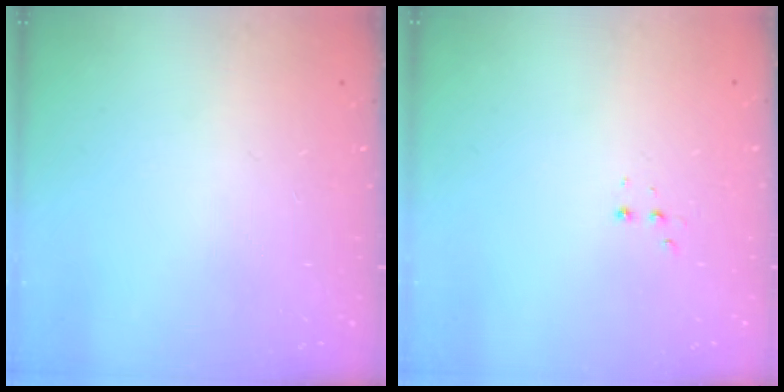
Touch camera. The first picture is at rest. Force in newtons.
{"total": 2.4, "press": 2.2, "slide": 0.9}